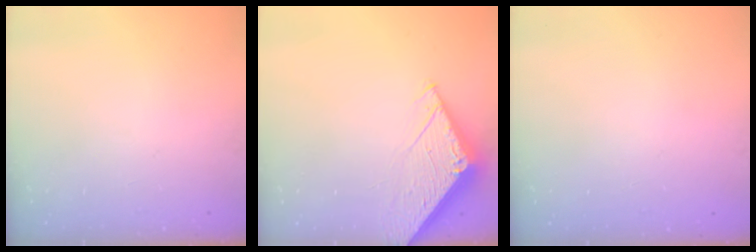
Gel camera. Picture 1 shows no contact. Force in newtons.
{"total": 5.0, "press": 4.9, "slide": 0.5}
{"total": 0.0}